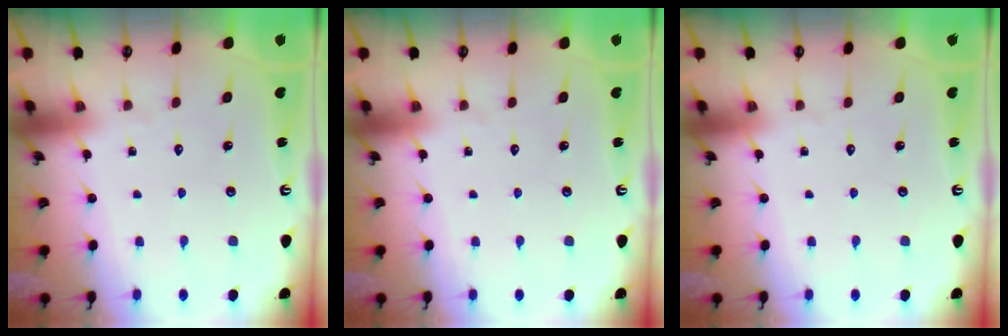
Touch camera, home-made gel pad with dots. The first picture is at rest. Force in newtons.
{"total": 0.0}
{"total": 0.0}